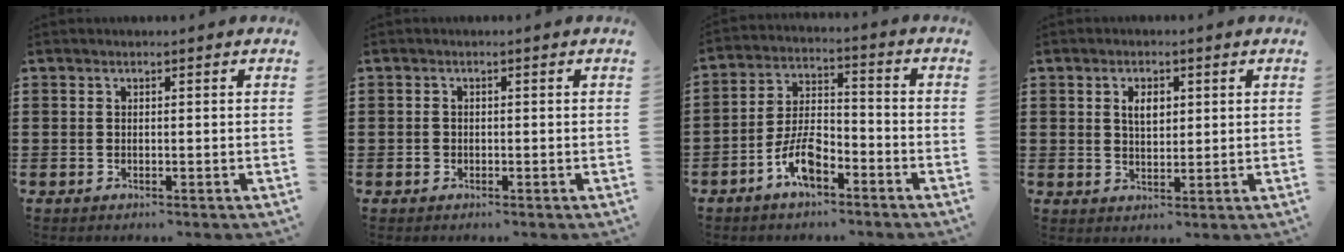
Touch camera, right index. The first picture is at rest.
{"total": 0.8, "force": [-0.4, 0.7, 0.2], "torque": [-0.006, 0.002, -0.009]}
{"total": 7.5, "force": [-4.4, 3.0, 5.3], "torque": [-0.120, 0.004, -0.084]}
{"total": 3.2, "force": [1.0, 1.8, 2.5], "torque": [-0.046, 0.005, 0.015]}